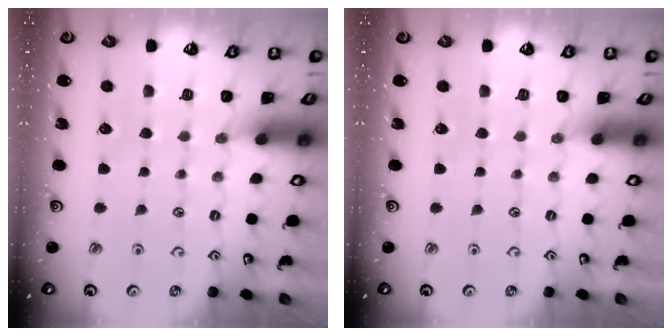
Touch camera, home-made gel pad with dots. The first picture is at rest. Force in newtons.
{"total": 0.0}